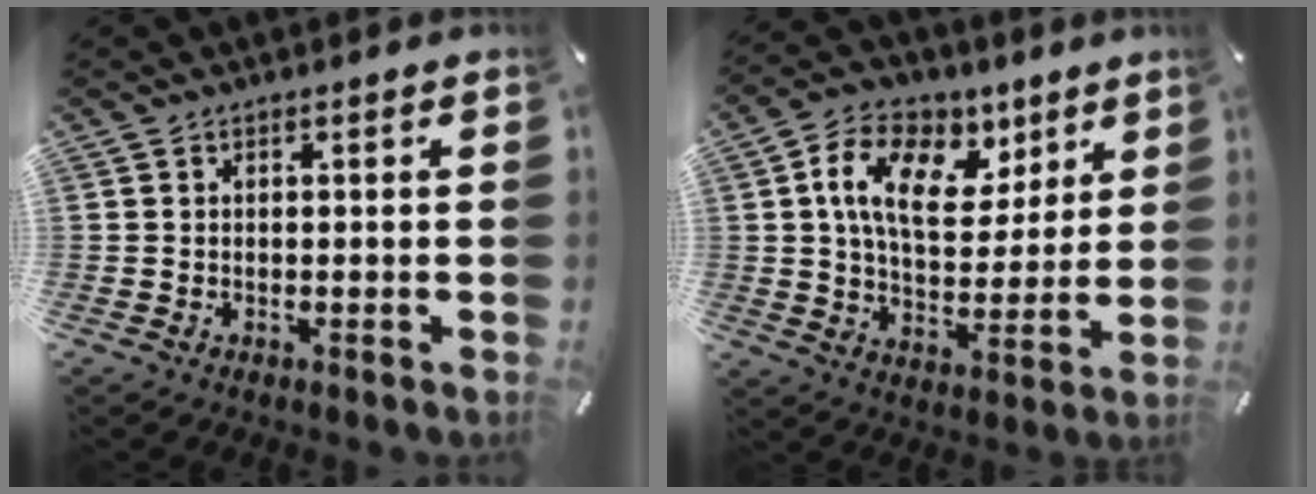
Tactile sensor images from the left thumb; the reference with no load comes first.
{"total": 15.2, "force": [6.3, 10.1, 9.4], "torque": [-0.156, -0.011, 0.116]}